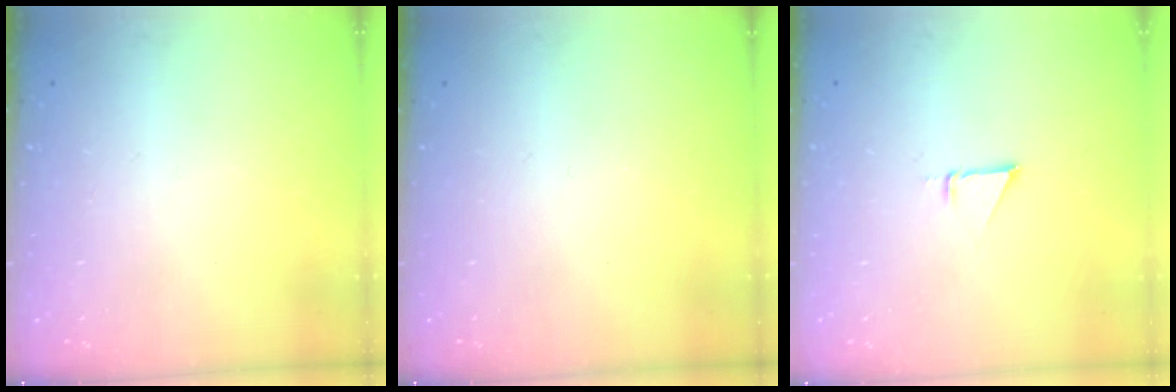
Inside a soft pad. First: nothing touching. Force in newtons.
{"total": 0.0}
{"total": 2.5, "press": 2.5, "slide": 0.1}